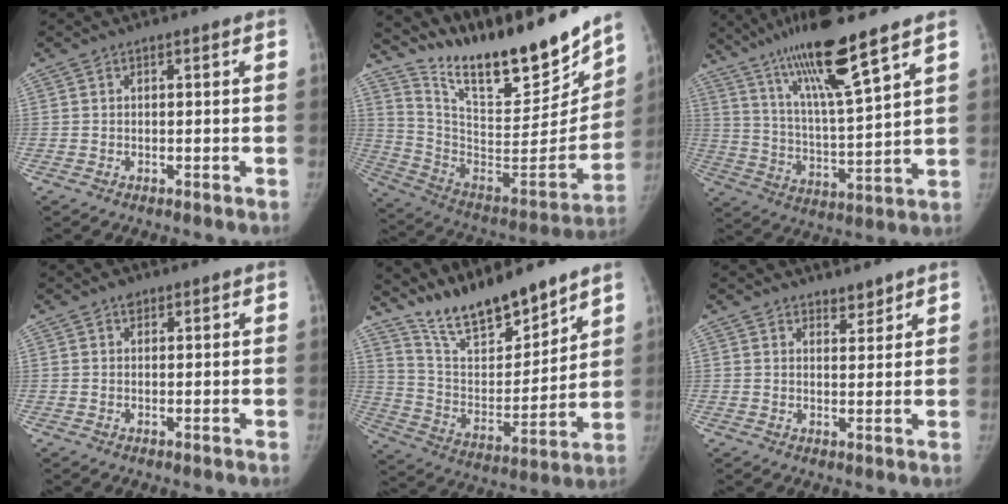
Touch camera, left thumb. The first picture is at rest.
{"total": 27.4, "force": [22.1, 6.5, 14.8], "torque": [-0.206, -0.111, 0.361]}
{"total": 17.3, "force": [11.9, 1.5, 12.5], "torque": [-0.215, -0.055, 0.217]}
{"total": 1.3, "force": [0.8, 0.9, 0.5], "torque": [0.000, -0.003, 0.010]}
{"total": 16.2, "force": [14.1, 4.1, 6.9], "torque": [-0.086, -0.088, 0.264]}
{"total": 2.6, "force": [2.3, 1.2, 0.5], "torque": [0.012, -0.017, 0.033]}